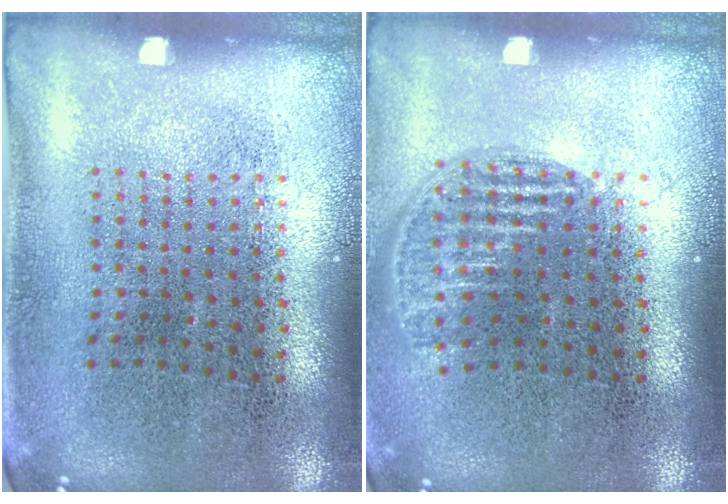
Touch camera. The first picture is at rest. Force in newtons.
{"total": 1.2, "press": 1.1, "slide": 0.5}